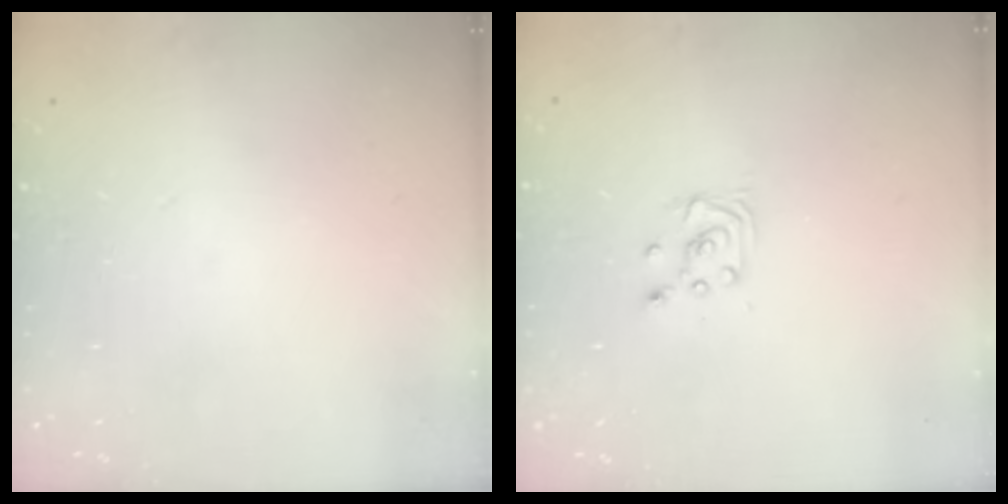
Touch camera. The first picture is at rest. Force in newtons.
{"total": 3.4, "press": 3.4, "slide": 0.4}